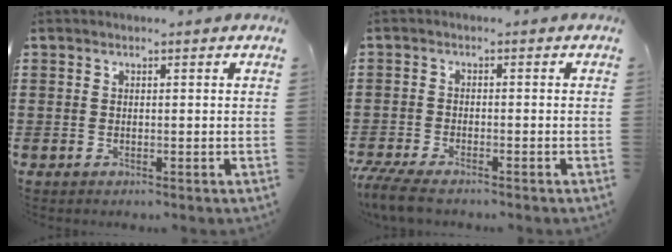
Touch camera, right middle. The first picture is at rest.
{"total": 4.1, "force": [-3.7, 0.6, 1.7], "torque": [-0.056, -0.011, -0.080]}